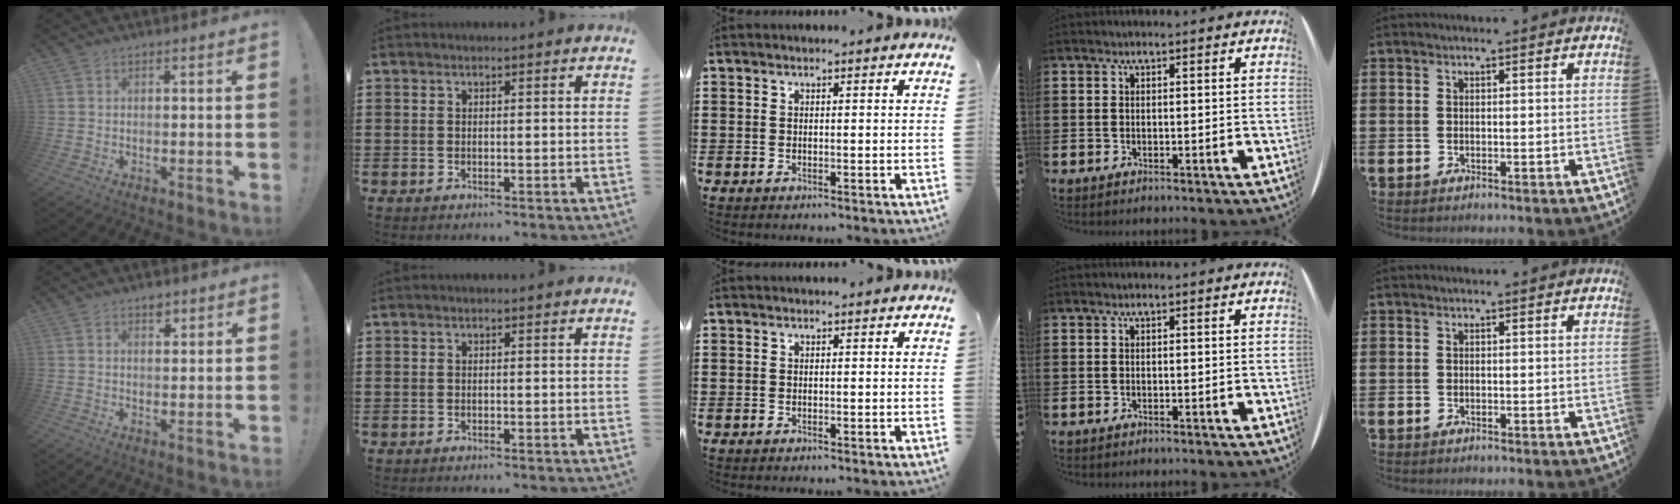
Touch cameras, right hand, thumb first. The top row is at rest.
{"thumb": {"total": 2.3, "force": [1.7, 1.1, 1.0], "torque": [0.009, -0.015, 0.025]}}